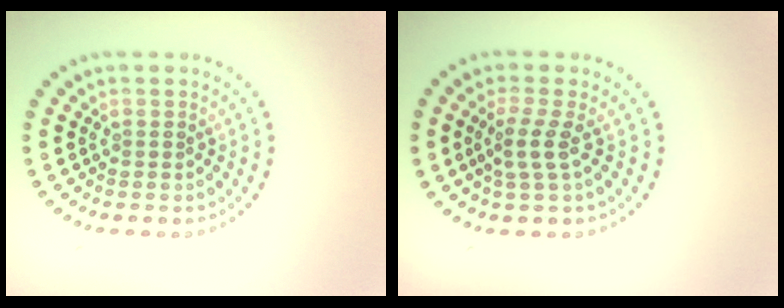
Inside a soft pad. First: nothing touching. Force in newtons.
{"total": 2.0, "press": 1.5, "slide": 1.4}